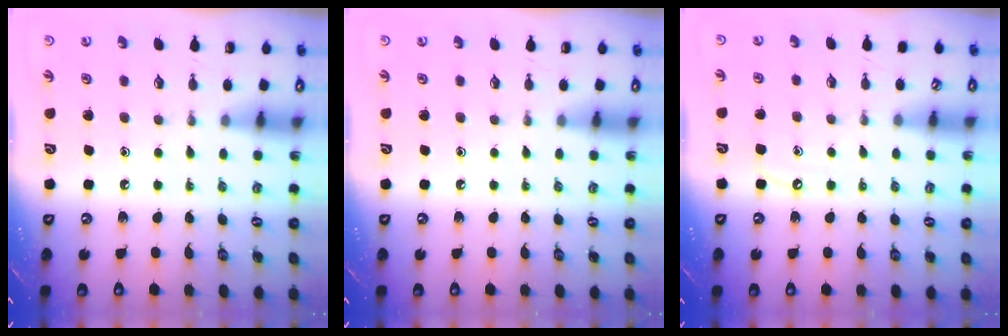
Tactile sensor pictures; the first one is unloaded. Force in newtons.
{"total": 0.0}
{"total": 5.3, "press": 5.2, "slide": 0.7}